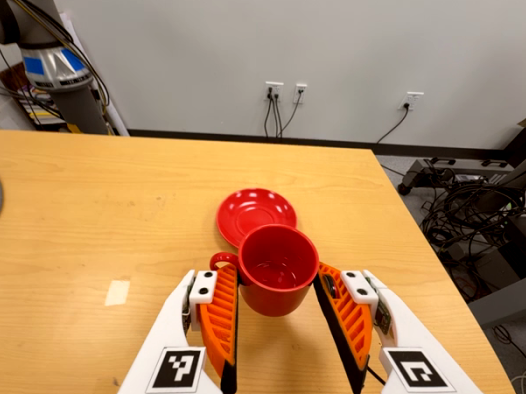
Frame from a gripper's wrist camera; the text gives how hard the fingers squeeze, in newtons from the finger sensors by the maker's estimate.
{"total": 2.6, "left": 2.3, "right": 2.8}